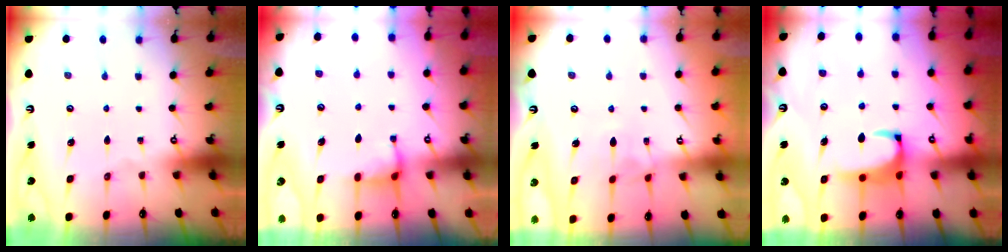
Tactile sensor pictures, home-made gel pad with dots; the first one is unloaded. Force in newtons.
{"total": 3.0, "press": 3.0, "slide": 0.3}
{"total": 3.2, "press": 3.1, "slide": 0.6}
{"total": 2.4, "press": 2.2, "slide": 1.0}